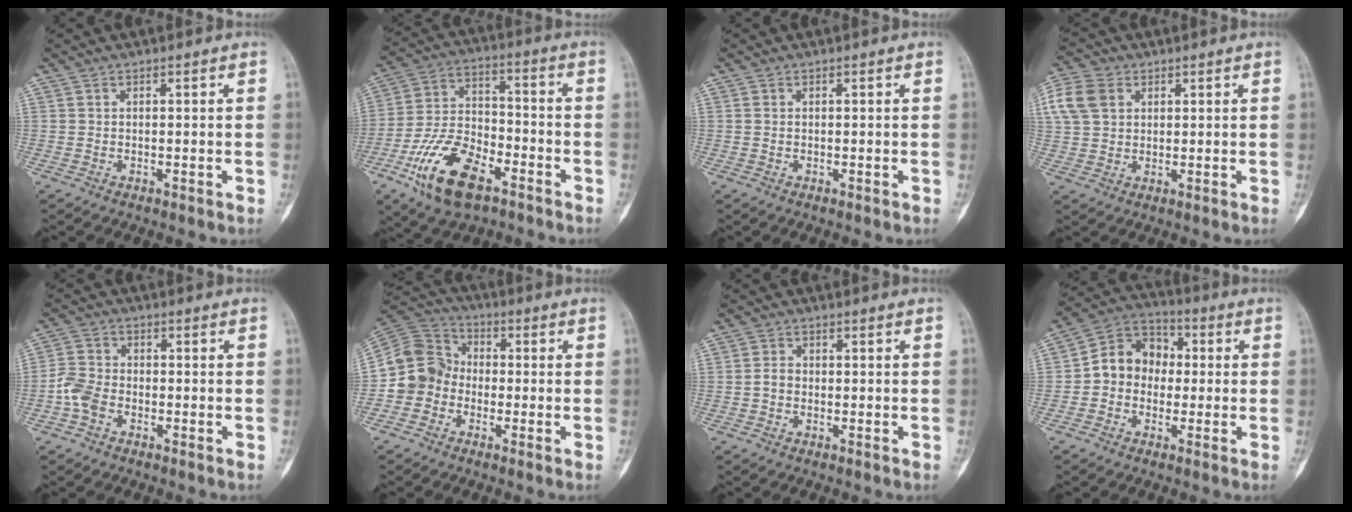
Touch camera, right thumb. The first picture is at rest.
{"total": 16.5, "force": [-8.8, 8.2, 11.3], "torque": [-0.204, 0.045, -0.160]}
{"total": 0.6, "force": [0.1, 0.4, -0.4], "torque": [0.005, 0.000, 0.000]}
{"total": 9.0, "force": [3.2, 6.7, 5.2], "torque": [-0.108, 0.008, 0.063]}
{"total": 5.0, "force": [-2.1, 3.8, 2.5], "torque": [-0.050, 0.014, -0.050]}
{"total": 10.0, "force": [-2.4, 9.2, 3.0], "torque": [-0.039, 0.040, -0.060]}
{"total": 2.0, "force": [-0.6, 1.5, 1.2], "torque": [-0.013, 0.007, -0.015]}
{"total": 10.3, "force": [-0.5, 8.6, 5.6], "torque": [-0.062, 0.039, -0.024]}